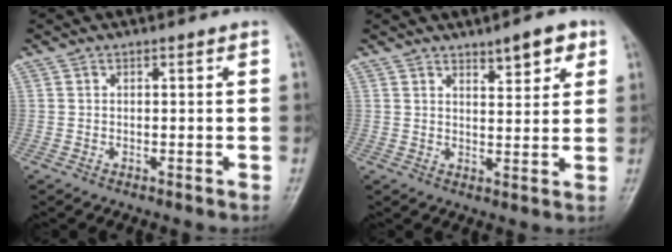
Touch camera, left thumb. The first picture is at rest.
{"total": 5.6, "force": [3.5, 2.0, 3.8], "torque": [-0.038, -0.021, 0.049]}